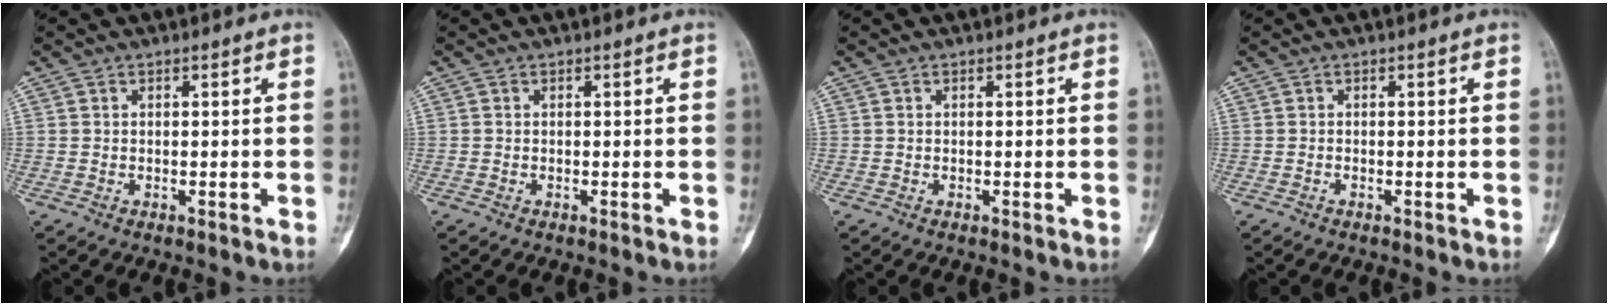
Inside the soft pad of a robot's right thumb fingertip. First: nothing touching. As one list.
[{"total": 0.0}, {"total": 0.0}, {"total": 0.0}]